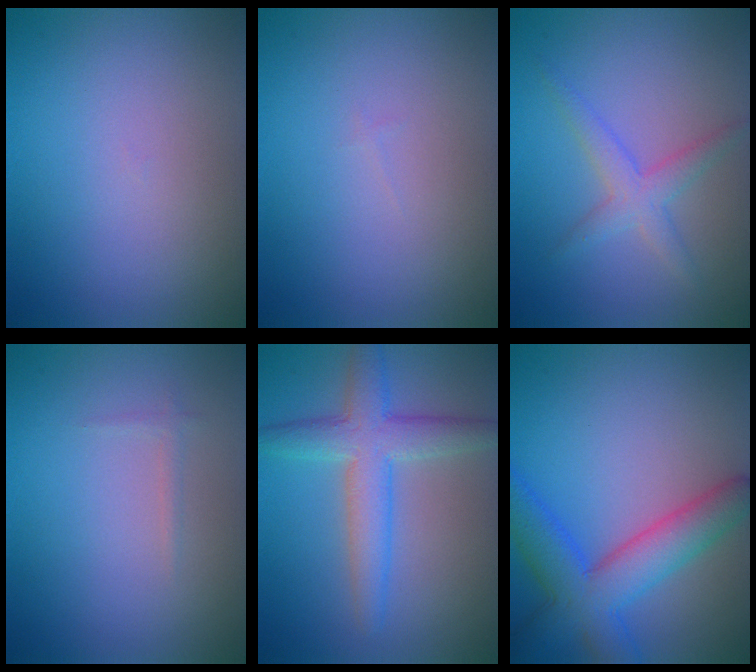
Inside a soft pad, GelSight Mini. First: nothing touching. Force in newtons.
{"total": 0.0}
{"total": 2.6, "press": 2.6, "slide": 0.1}
{"total": 0.5, "press": 0.5, "slide": 0.1}
{"total": 4.9, "press": 4.9, "slide": 0.1}
{"total": 6.8, "press": 6.8, "slide": 0.3}